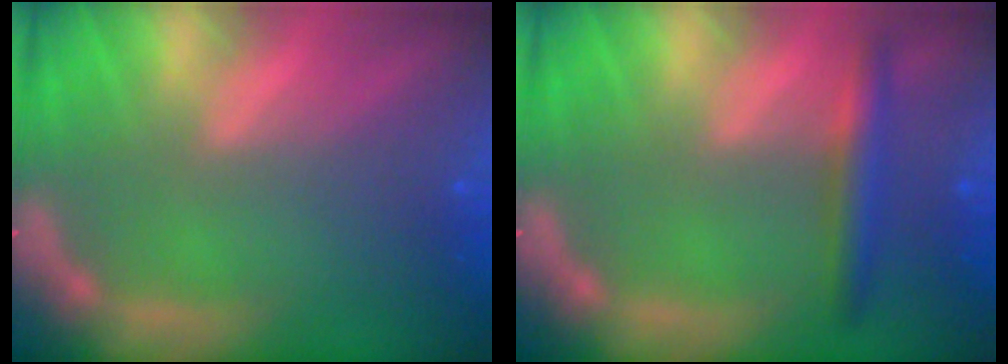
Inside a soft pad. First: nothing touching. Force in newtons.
{"total": 3.0}